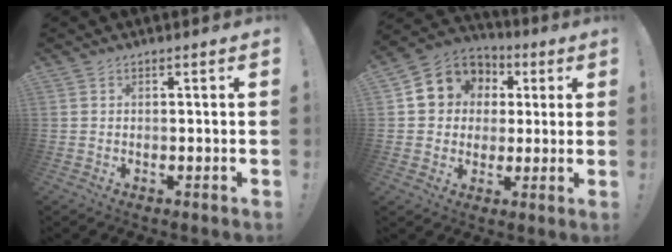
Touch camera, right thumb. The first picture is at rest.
{"total": 10.5, "force": [2.6, 9.6, 3.4], "torque": [-0.045, -0.009, 0.055]}